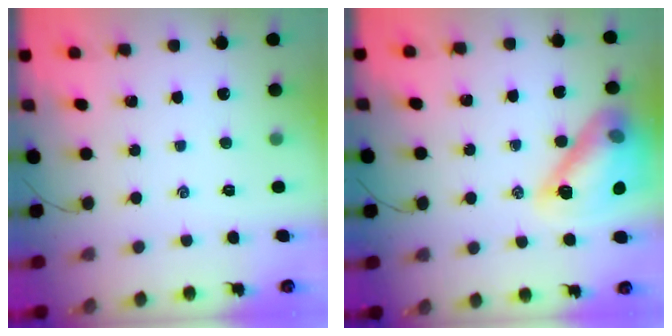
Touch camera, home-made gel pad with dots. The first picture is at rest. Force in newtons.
{"total": 17.6, "press": 17.5, "slide": 2.0}